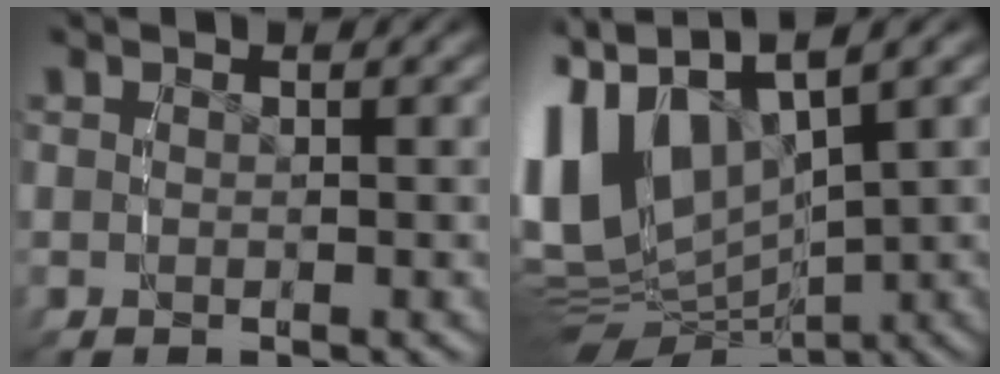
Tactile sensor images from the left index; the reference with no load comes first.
{"total": 13.3, "force": [1.1, 10.0, 8.7], "torque": [-0.201, -0.026, 0.025]}